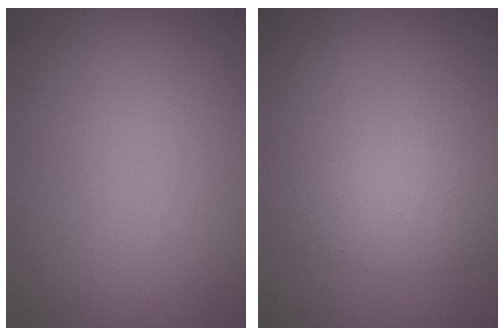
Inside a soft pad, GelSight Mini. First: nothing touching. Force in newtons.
{"total": 2.5, "press": 2.5, "slide": 0.1}